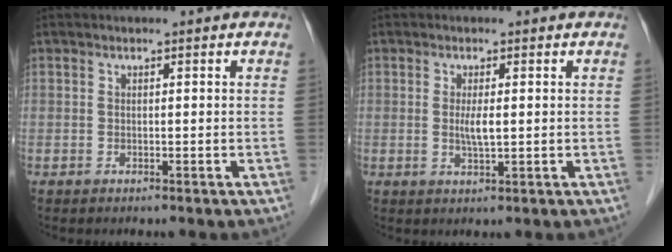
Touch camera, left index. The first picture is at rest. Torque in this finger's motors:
{"motor_torque": [0.69, -0.03, 0.28, 0.03]}